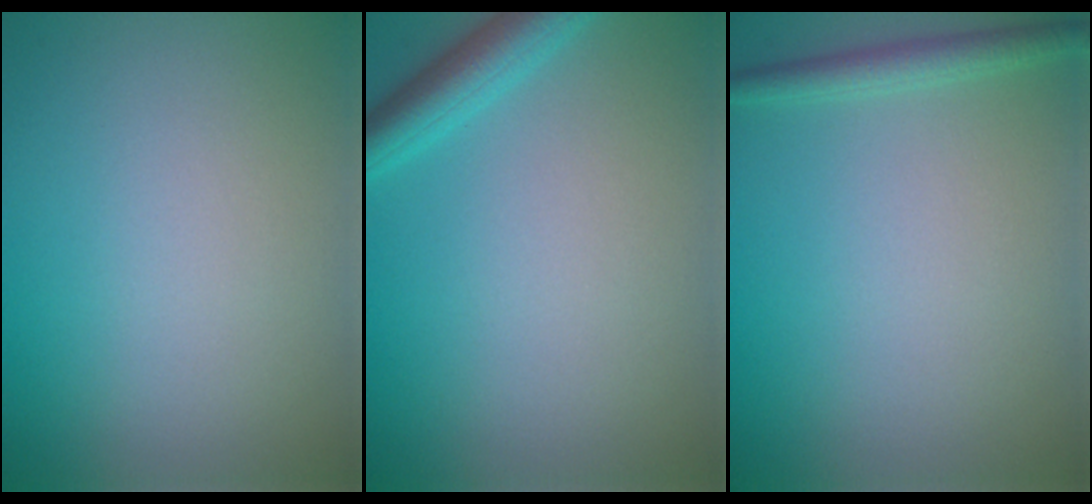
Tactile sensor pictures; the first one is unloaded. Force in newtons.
{"total": 3.3, "press": 3.3, "slide": 0.2}
{"total": 1.8, "press": 1.8, "slide": 0.1}